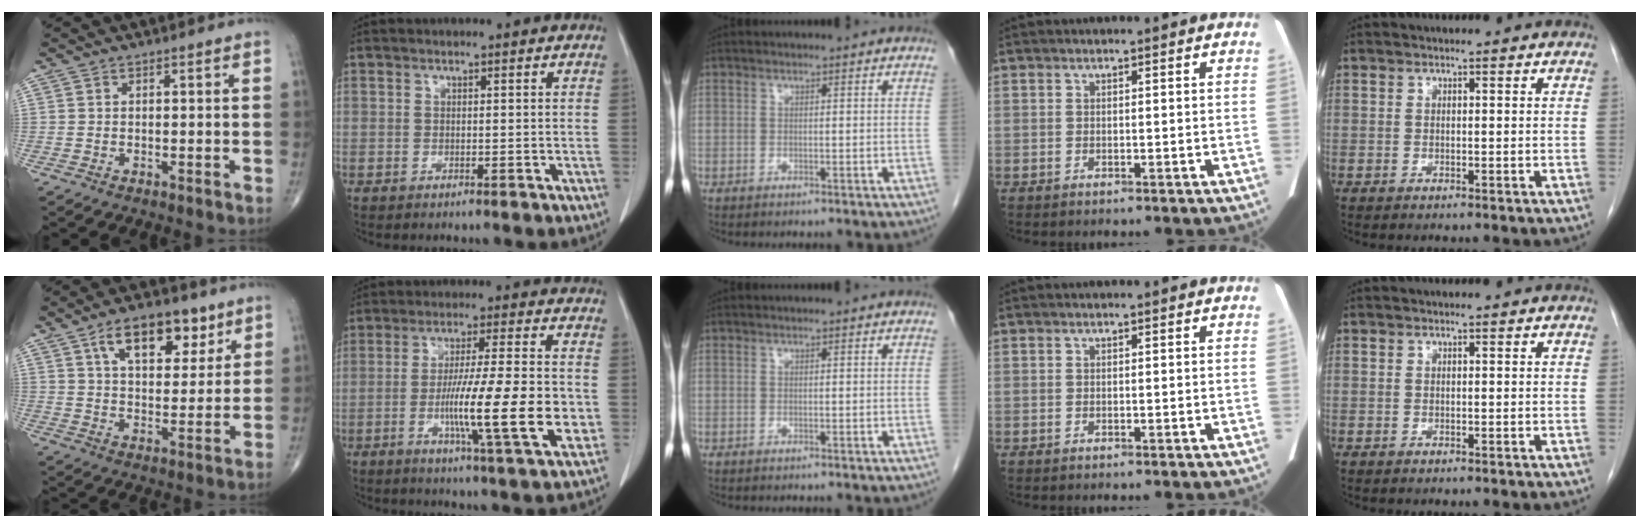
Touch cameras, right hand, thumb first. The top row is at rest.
{"thumb": {"total": 13.5, "force": [7.0, 7.1, 9.1], "torque": [-0.108, -0.026, 0.115]}, "index": {"total": 14.7, "force": [-3.0, 0.5, 14.4], "torque": [-0.237, -0.014, -0.054]}}